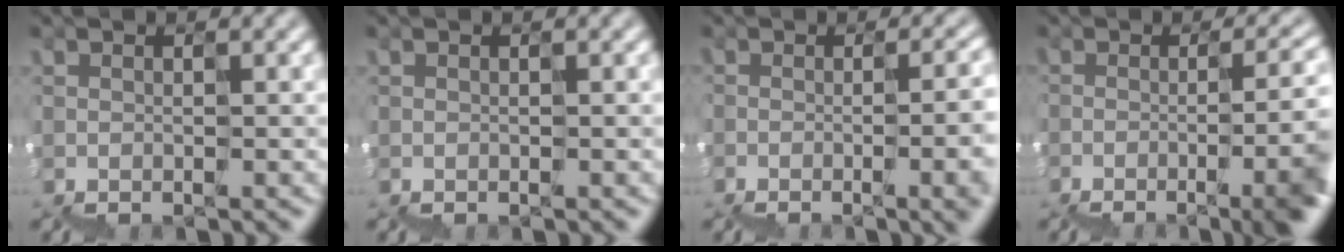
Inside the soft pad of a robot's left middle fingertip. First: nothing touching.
{"total": 0.0}
{"total": 10.2, "force": [-2.3, 4.8, 8.7], "torque": [-0.092, 0.001, -0.009]}
{"total": 9.1, "force": [-2.4, 3.6, 8.0], "torque": [-0.101, 0.001, -0.023]}